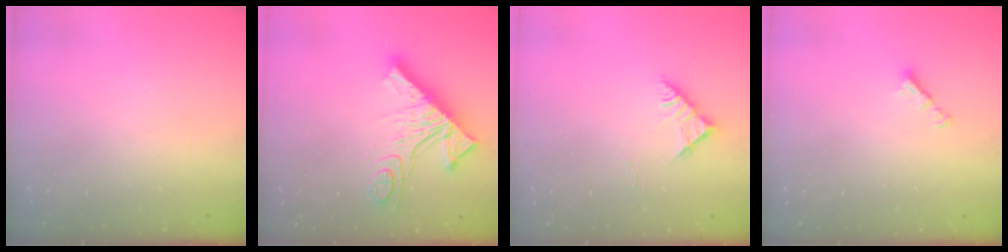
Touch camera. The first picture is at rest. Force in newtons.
{"total": 18.5, "press": 18.4, "slide": 1.5}
{"total": 5.3, "press": 5.3, "slide": 0.2}
{"total": 2.8, "press": 2.7, "slide": 0.5}